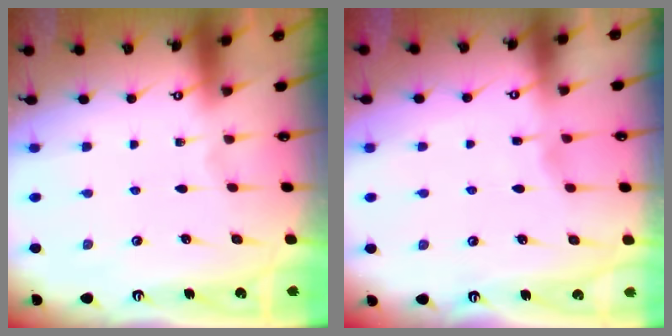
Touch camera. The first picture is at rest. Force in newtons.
{"total": 2.8, "press": 2.8, "slide": 0.3}